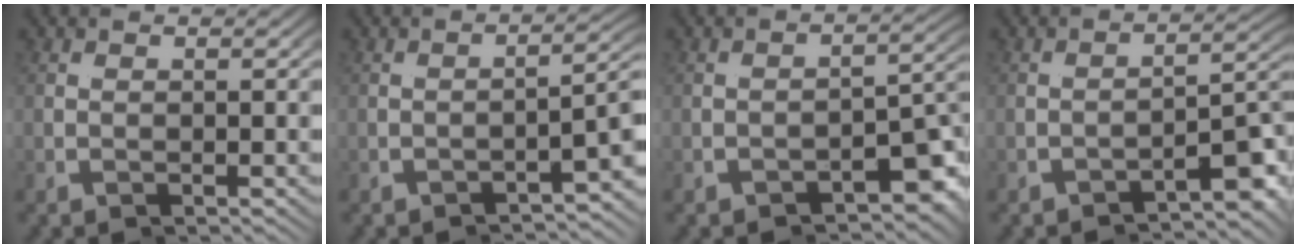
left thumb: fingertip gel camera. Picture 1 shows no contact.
{"total": 3.5, "force": [-2.0, -0.8, 2.8], "torque": [-0.049, 0.007, -0.024]}
{"total": 4.9, "force": [-2.3, 1.4, 4.0], "torque": [-0.071, -0.012, -0.023]}
{"total": 4.0, "force": [-2.2, -0.6, 3.3], "torque": [-0.053, 0.009, -0.029]}